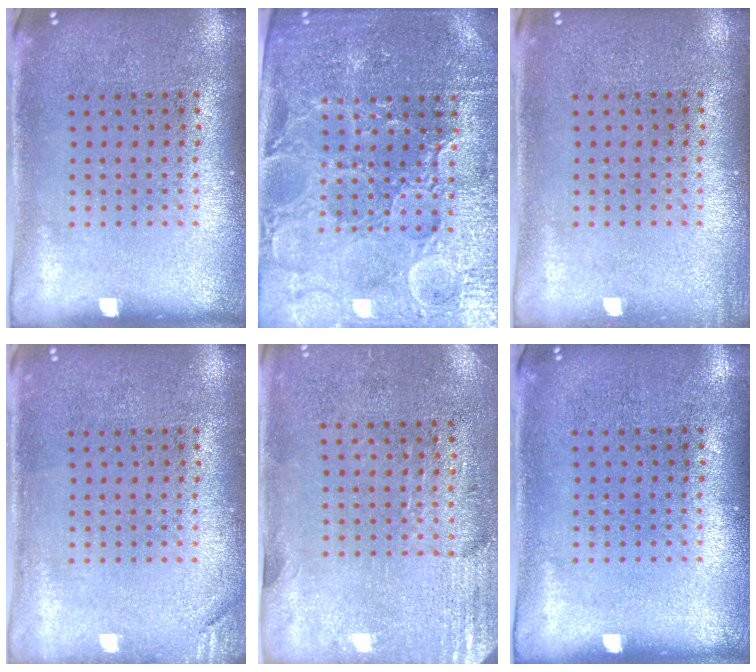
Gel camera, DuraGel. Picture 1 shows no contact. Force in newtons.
{"total": 4.2, "press": 4.1, "slide": 1.1}
{"total": 0.7, "press": 0.7, "slide": 0.0}
{"total": 1.3, "press": 1.2, "slide": 0.3}
{"total": 2.8, "press": 2.4, "slide": 1.4}
{"total": 0.0}